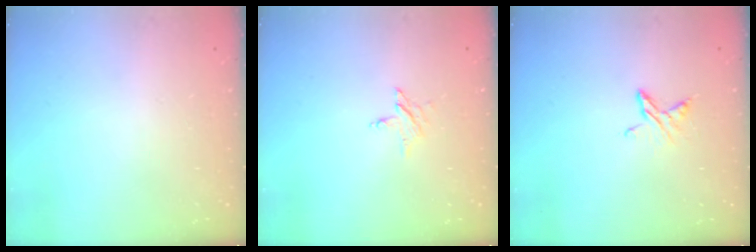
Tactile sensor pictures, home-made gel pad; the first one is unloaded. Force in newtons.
{"total": 3.7, "press": 3.6, "slide": 0.3}
{"total": 6.4, "press": 6.3, "slide": 0.7}